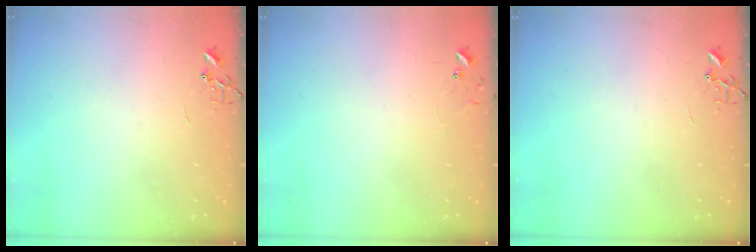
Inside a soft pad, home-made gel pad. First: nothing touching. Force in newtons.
{"total": 5.8, "press": 5.8, "slide": 0.5}
{"total": 0.0}